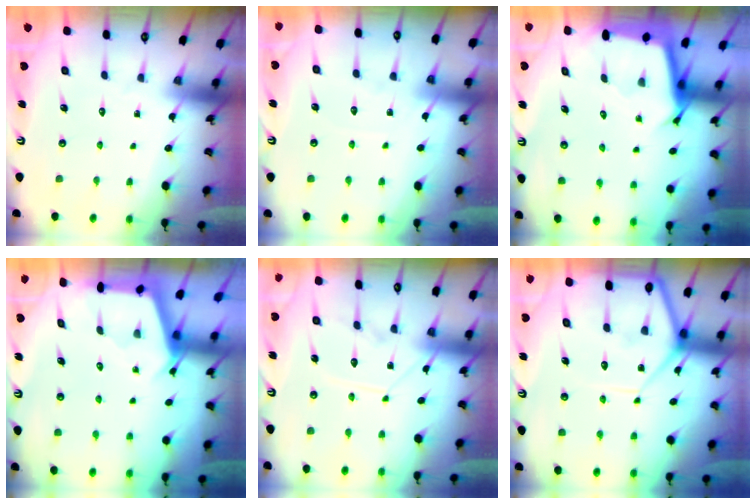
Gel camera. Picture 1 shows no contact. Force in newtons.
{"total": 5.6, "press": 5.5, "slide": 0.7}
{"total": 2.7, "press": 2.7, "slide": 0.1}
{"total": 2.5, "press": 2.5, "slide": 0.4}
{"total": 10.6, "press": 10.6, "slide": 0.5}
{"total": 11.5, "press": 11.4, "slide": 0.9}